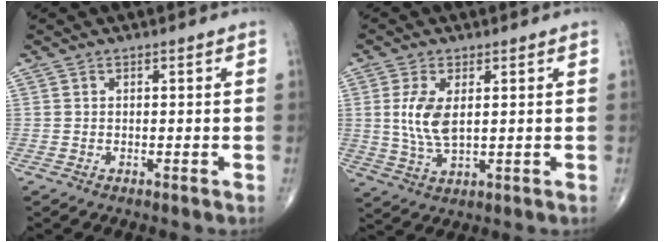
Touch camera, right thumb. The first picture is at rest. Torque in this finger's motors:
{"motor_torque": [-0.67, 0.47, 0.80, 0.24, 0.03]}